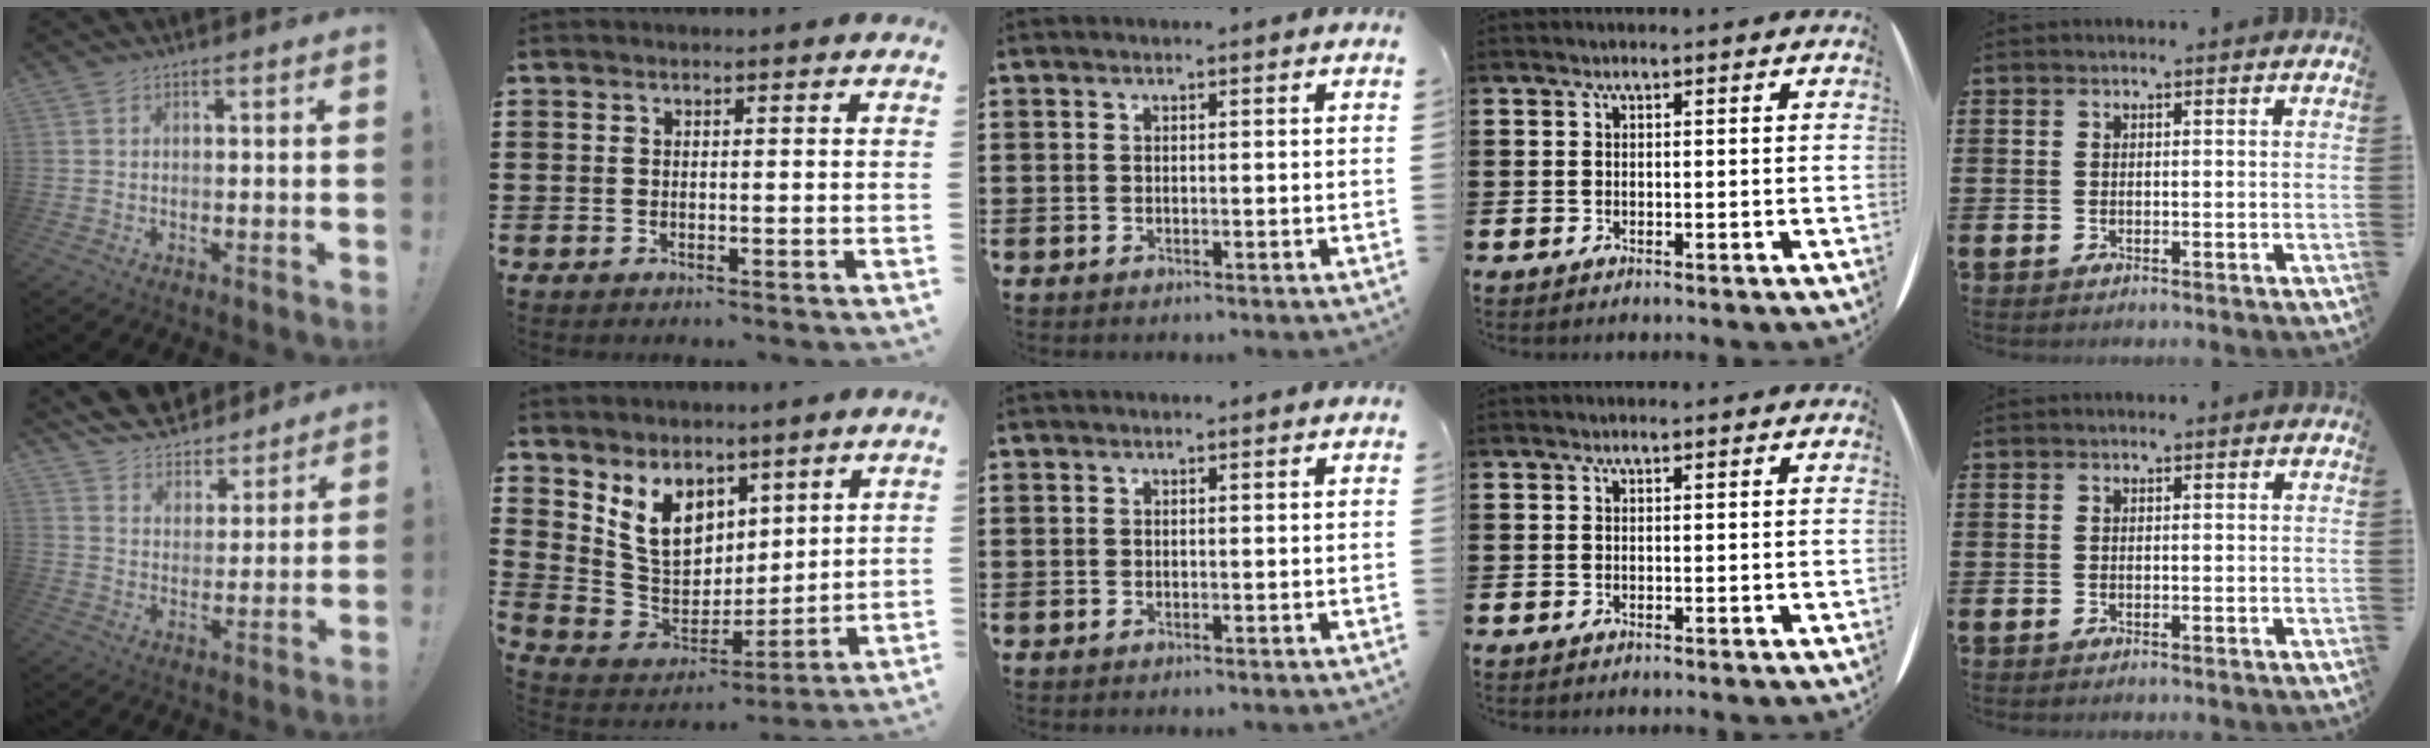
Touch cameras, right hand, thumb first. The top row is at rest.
{"thumb": {"total": 9.2, "force": [8.0, 4.3, 1.5], "torque": [-0.037, -0.067, 0.153]}, "index": {"total": 9.2, "force": [4.8, 6.8, 4.0], "torque": [-0.116, -0.013, 0.097]}}